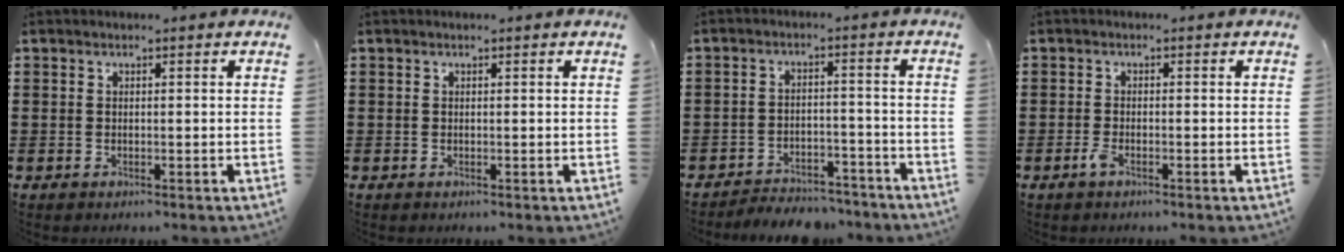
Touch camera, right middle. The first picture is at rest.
{"total": 0.0}
{"total": 4.6, "force": [-4.5, 0.9, 0.3], "torque": [-0.008, 0.010, -0.096]}
{"total": 1.7, "force": [-0.9, 0.4, 1.3], "torque": [-0.040, -0.007, -0.021]}